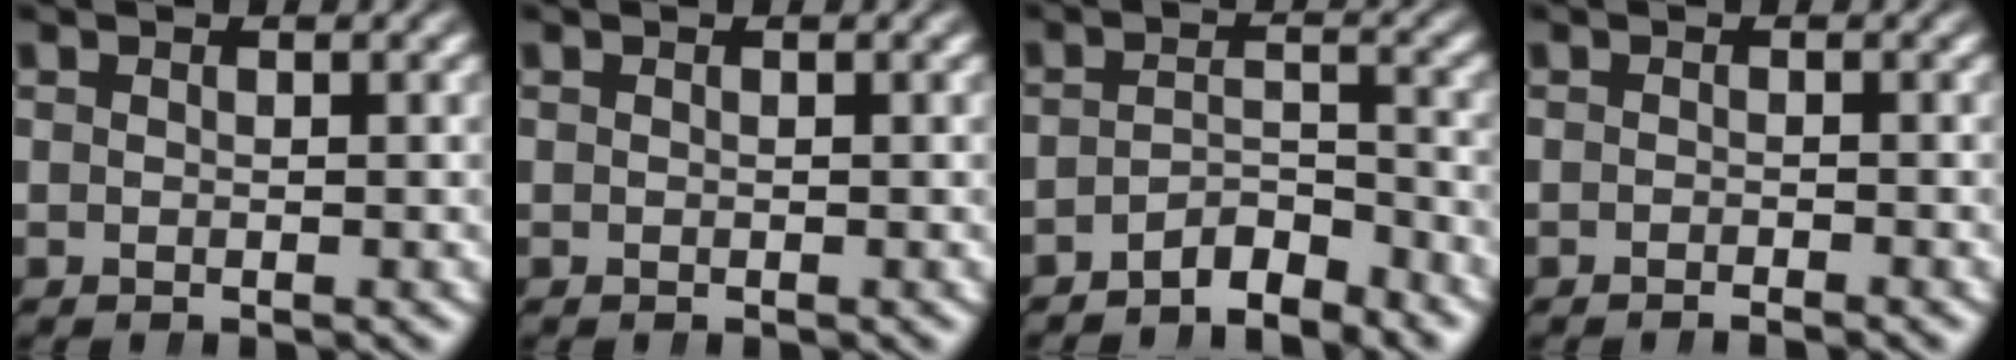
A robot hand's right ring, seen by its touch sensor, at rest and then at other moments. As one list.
[{"total": 0.0}, {"total": 3.9, "force": [-3.5, 1.0, 1.2], "torque": [-0.013, -0.011, -0.061]}, {"total": 1.0, "force": [-0.9, -0.3, 0.2], "torque": [-0.002, 0.000, -0.018]}]